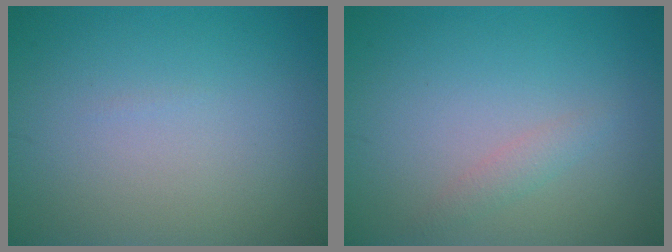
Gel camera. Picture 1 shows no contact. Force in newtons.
{"total": 1.2, "press": 1.2, "slide": 0.0}